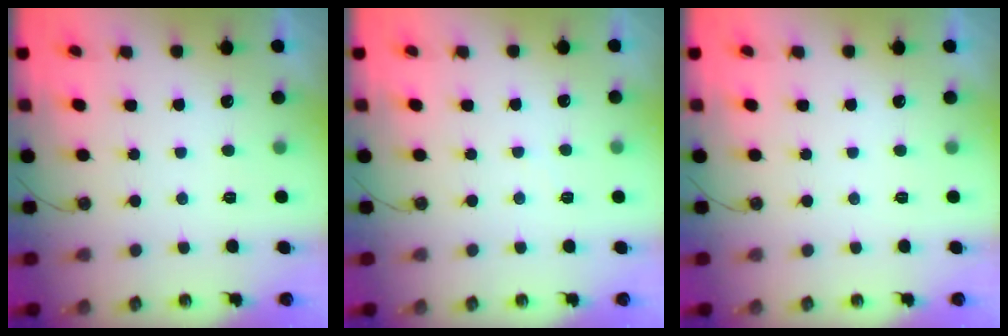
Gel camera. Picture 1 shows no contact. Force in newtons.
{"total": 2.6, "press": 2.6, "slide": 0.3}
{"total": 0.0}